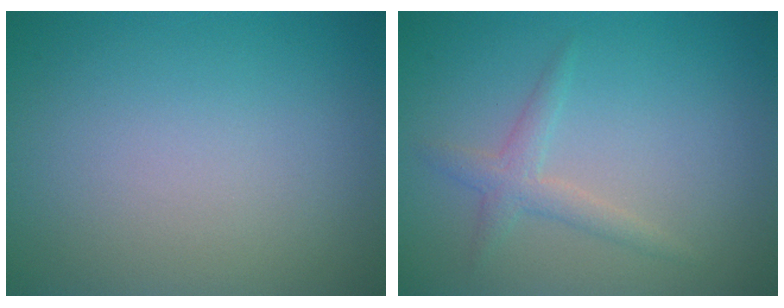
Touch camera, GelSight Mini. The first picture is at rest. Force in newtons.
{"total": 1.9, "press": 1.9, "slide": 0.1}